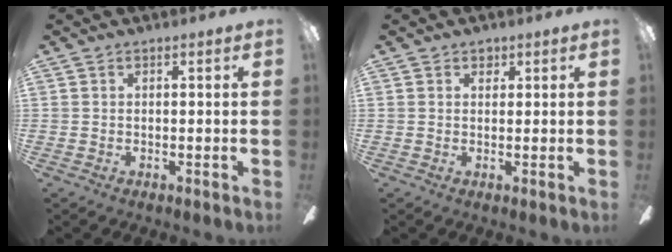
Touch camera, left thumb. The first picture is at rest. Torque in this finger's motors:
{"motor_torque": [0.56, 0.04, 0.31, 0.04, 0.00]}